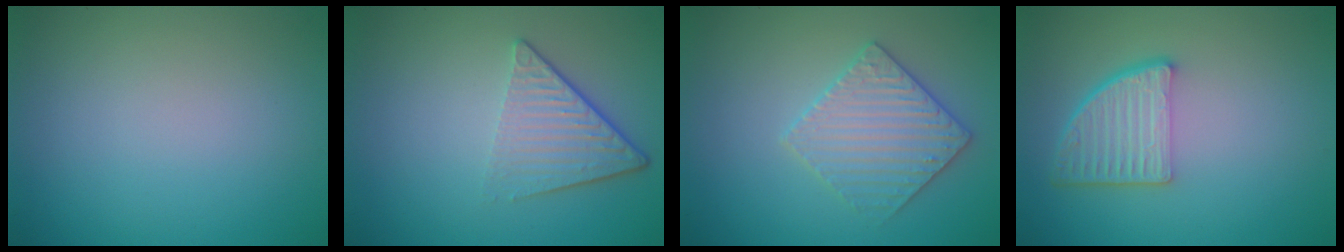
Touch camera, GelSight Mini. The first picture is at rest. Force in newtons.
{"total": 4.5, "press": 3.1, "slide": 3.3}
{"total": 3.5, "press": 3.5, "slide": 0.5}
{"total": 5.1, "press": 3.8, "slide": 3.5}